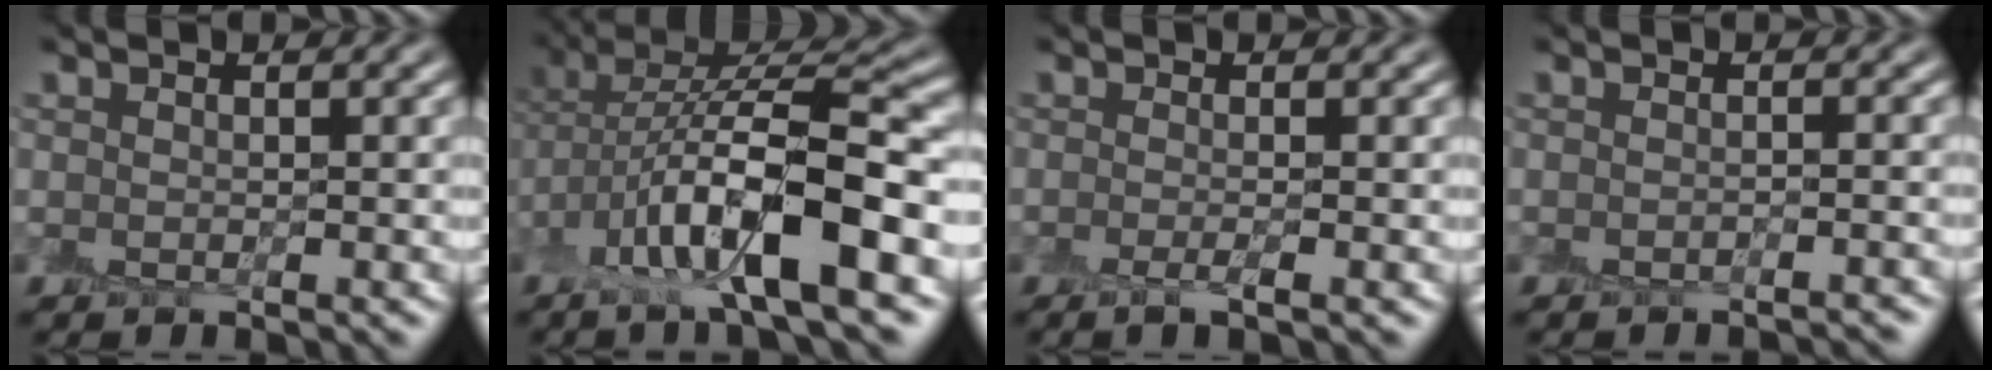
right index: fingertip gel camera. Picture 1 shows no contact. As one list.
[{"total": 10.6, "force": [-3.6, 3.4, 9.4], "torque": [-0.171, 0.007, -0.070]}, {"total": 1.1, "force": [-0.6, 0.0, 1.0], "torque": [-0.019, -0.010, -0.011]}, {"total": 1.5, "force": [-1.4, 0.0, 0.4], "torque": [0.005, -0.003, -0.022]}]